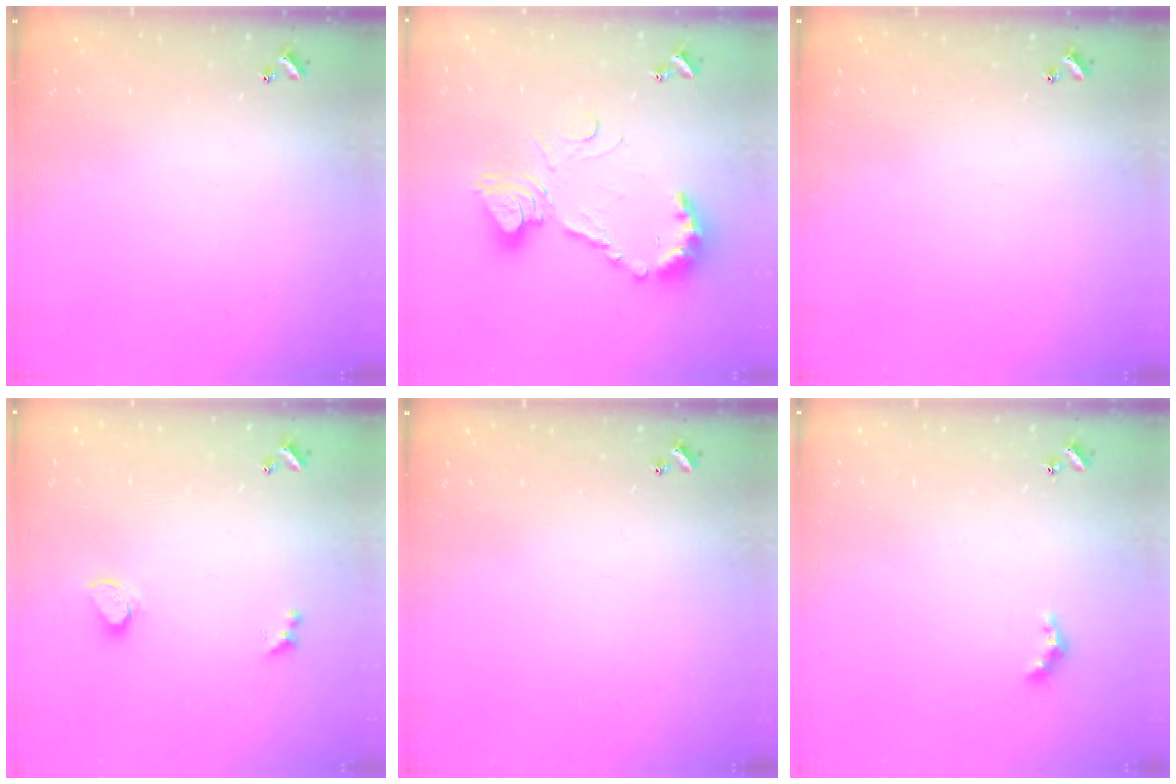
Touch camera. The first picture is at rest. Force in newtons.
{"total": 14.2, "press": 14.2, "slide": 1.6}
{"total": 0.0}
{"total": 1.8, "press": 1.7, "slide": 0.6}
{"total": 0.0}
{"total": 2.4, "press": 2.3, "slide": 0.5}